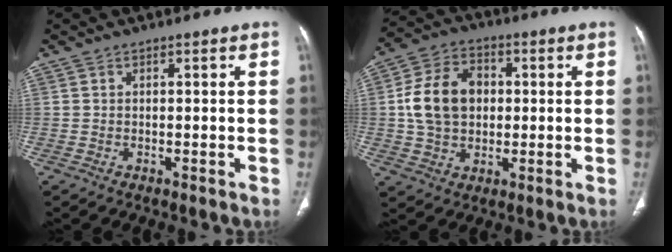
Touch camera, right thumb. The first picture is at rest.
{"total": 12.5, "force": [0.8, 9.5, 8.1], "torque": [-0.125, 0.015, 0.013]}